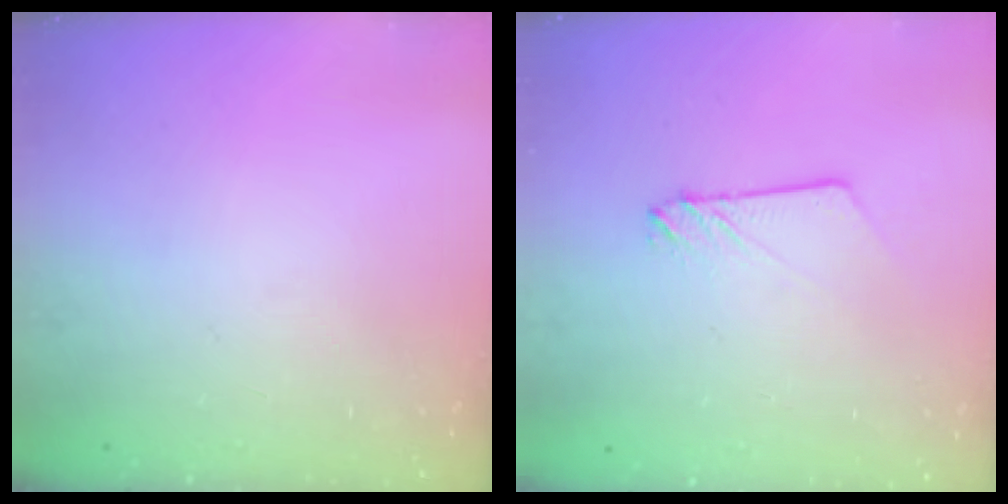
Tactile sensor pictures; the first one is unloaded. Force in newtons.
{"total": 2.1, "press": 2.1, "slide": 0.1}